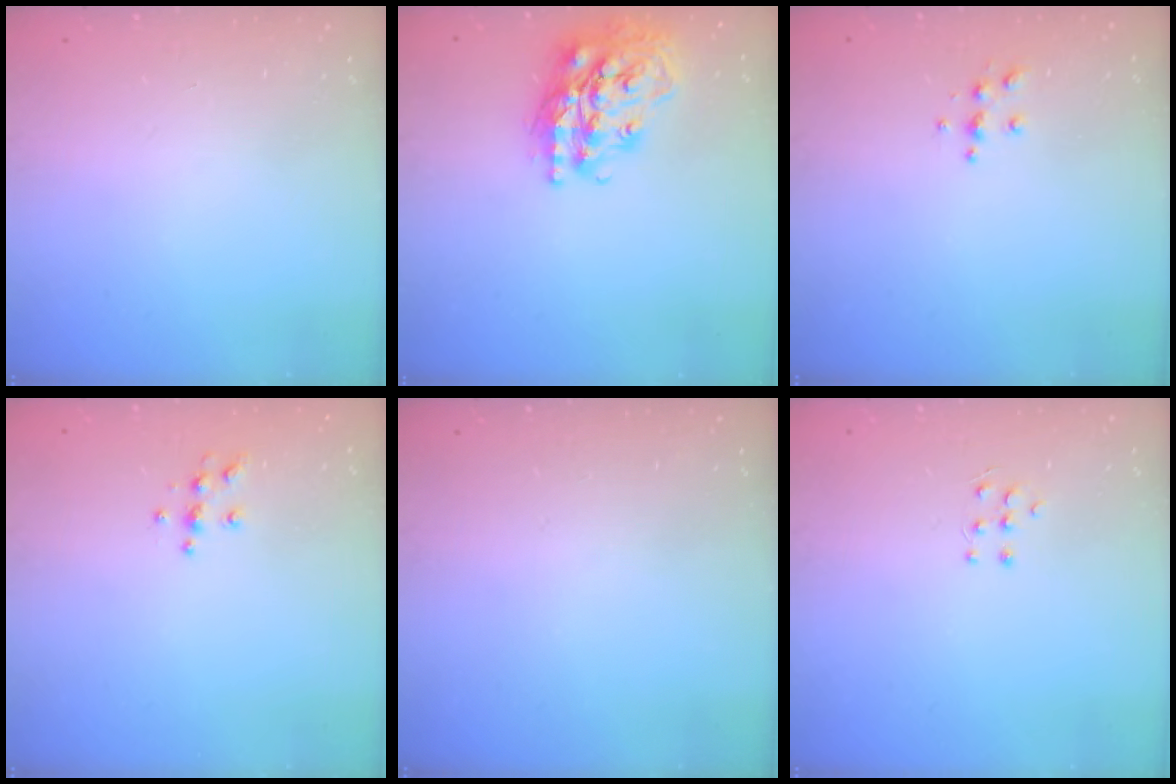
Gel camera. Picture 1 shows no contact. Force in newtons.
{"total": 20.5, "press": 20.5, "slide": 1.6}
{"total": 4.9, "press": 4.9, "slide": 0.5}
{"total": 6.2, "press": 6.1, "slide": 0.6}
{"total": 0.0}
{"total": 4.8, "press": 4.7, "slide": 0.8}